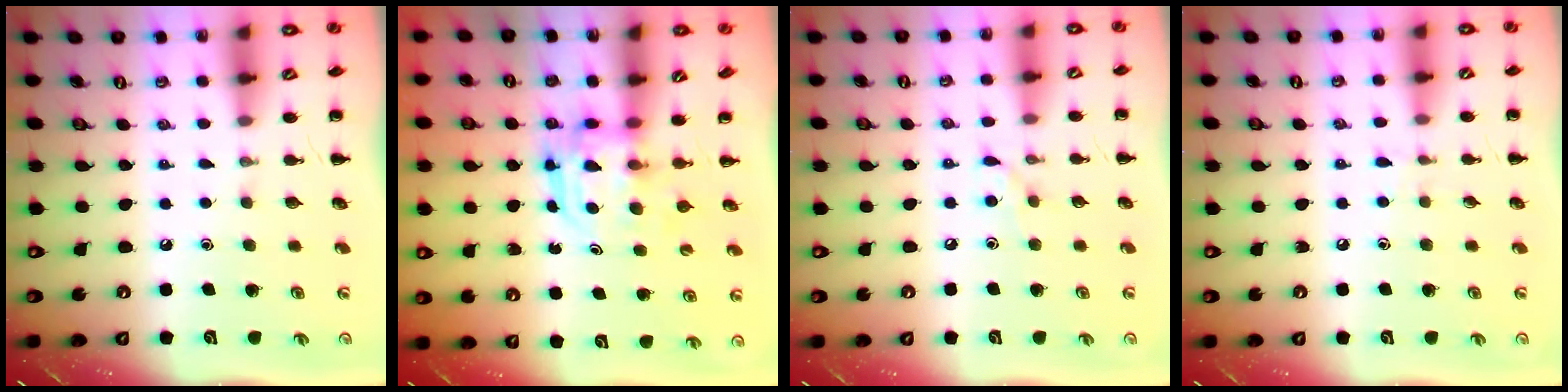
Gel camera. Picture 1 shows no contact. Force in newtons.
{"total": 3.2, "press": 3.2, "slide": 0.2}
{"total": 6.0, "press": 5.6, "slide": 2.1}
{"total": 4.1, "press": 3.7, "slide": 1.7}